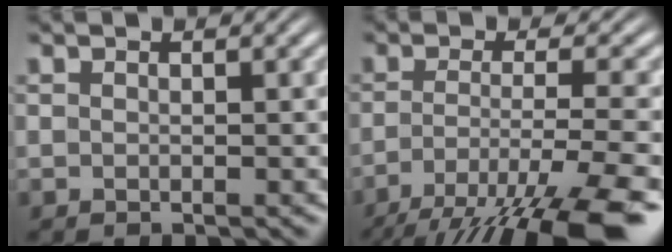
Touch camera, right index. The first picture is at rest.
{"total": 10.4, "force": [-6.3, 3.0, 7.7], "torque": [-0.121, -0.041, -0.073]}